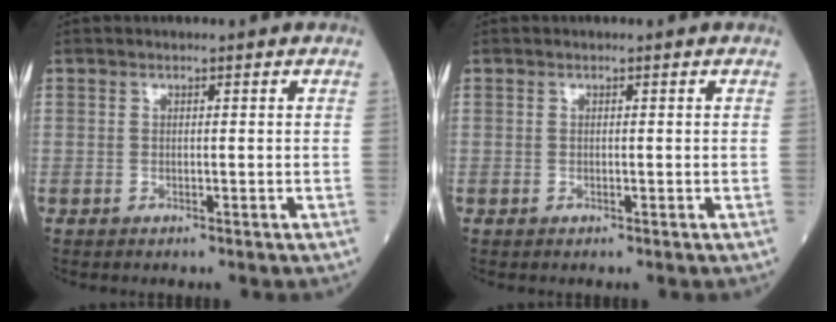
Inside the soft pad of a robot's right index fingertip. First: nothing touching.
{"total": 0.0}